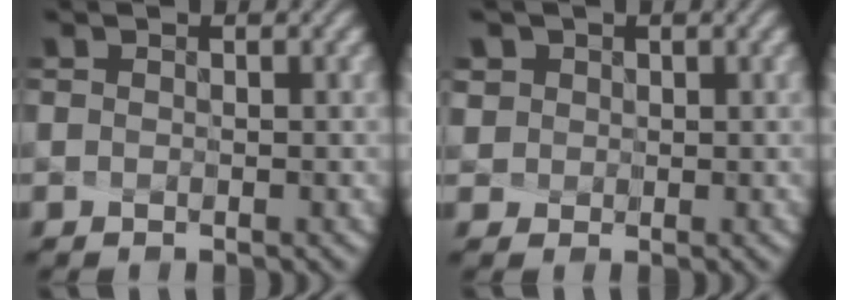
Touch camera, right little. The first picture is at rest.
{"total": 3.8, "force": [2.0, 3.0, 1.1], "torque": [-0.034, 0.007, 0.033]}